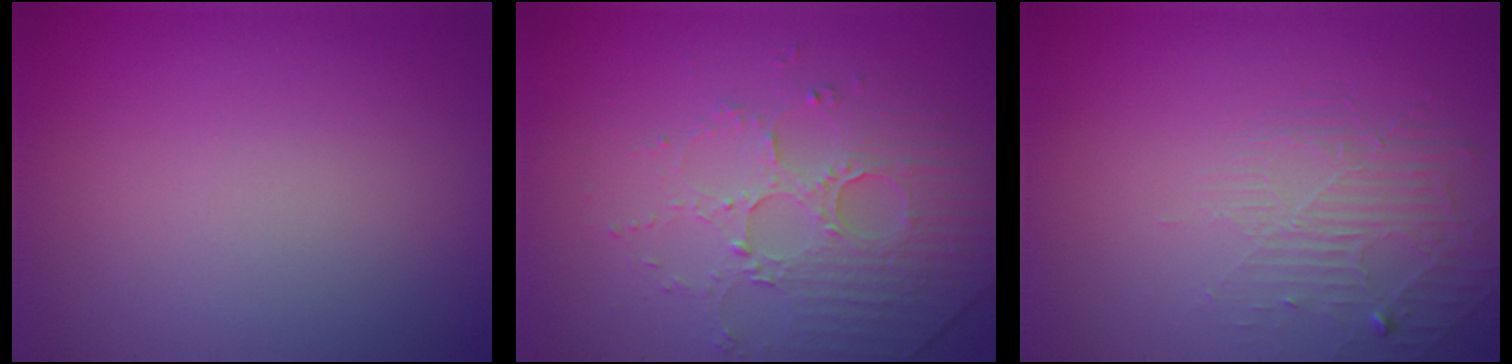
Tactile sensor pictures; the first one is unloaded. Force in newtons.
{"total": 5.0, "press": 3.4, "slide": 3.6}
{"total": 2.0, "press": 1.1, "slide": 1.7}